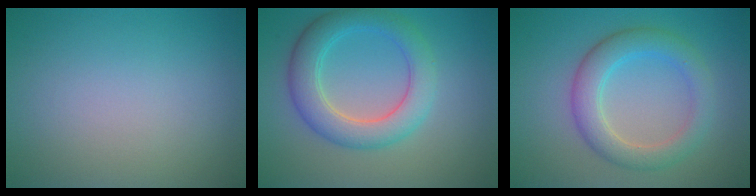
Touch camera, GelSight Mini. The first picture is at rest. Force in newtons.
{"total": 5.1, "press": 5.1, "slide": 0.2}
{"total": 4.4, "press": 4.4, "slide": 0.1}